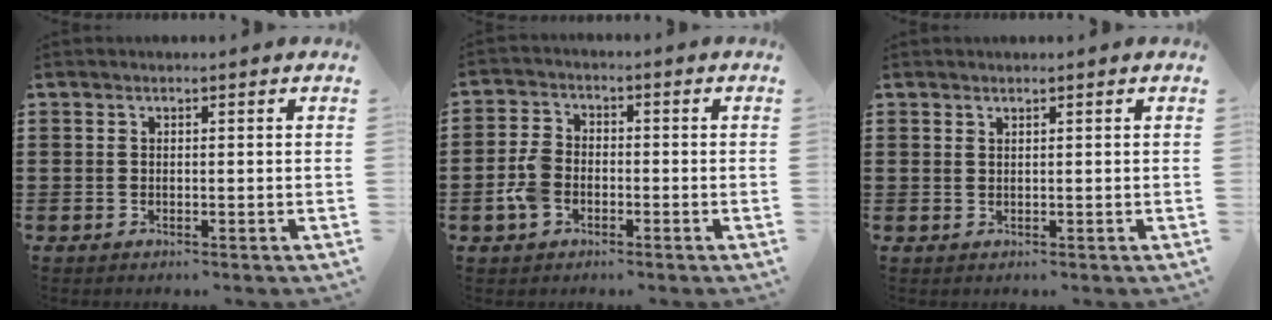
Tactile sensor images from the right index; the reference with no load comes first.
{"total": 5.1, "force": [-1.9, 3.4, 3.4], "torque": [-0.088, 0.002, -0.041]}
{"total": 0.7, "force": [0.7, 0.1, 0.0], "torque": [-0.003, 0.001, 0.013]}